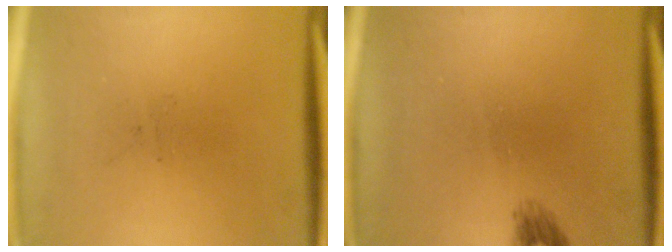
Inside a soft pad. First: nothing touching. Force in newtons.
{"total": 1.3}